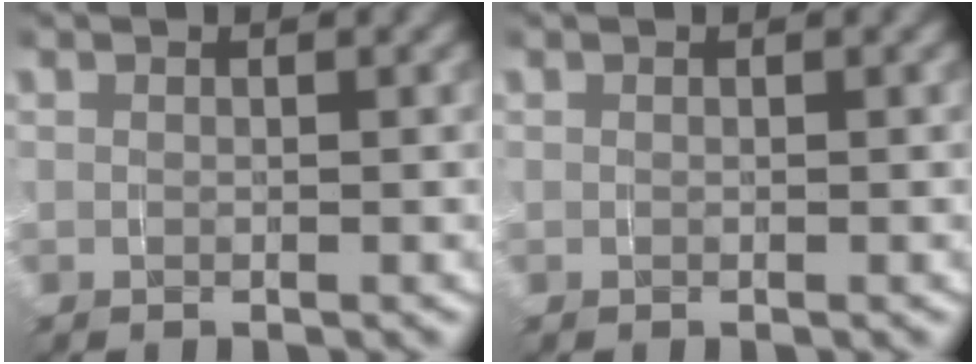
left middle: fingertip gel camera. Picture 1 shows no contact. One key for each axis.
{"total": 0.0}